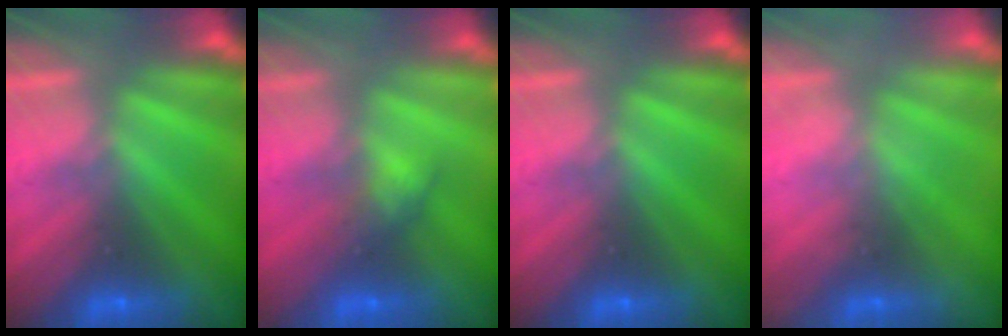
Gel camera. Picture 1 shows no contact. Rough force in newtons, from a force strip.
{"total": 2.9}
{"total": 0.0}
{"total": 2.3}